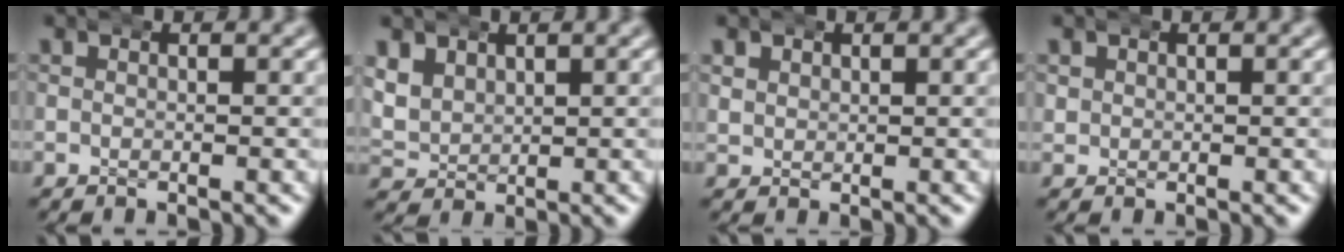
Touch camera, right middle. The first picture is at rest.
{"total": 5.1, "force": [1.1, 4.6, 1.9], "torque": [-0.071, -0.010, 0.022]}
{"total": 1.7, "force": [0.9, 1.4, 0.4], "torque": [-0.014, -0.002, 0.019]}
{"total": 1.2, "force": [0.5, 1.1, 0.2], "torque": [-0.010, 0.001, 0.011]}